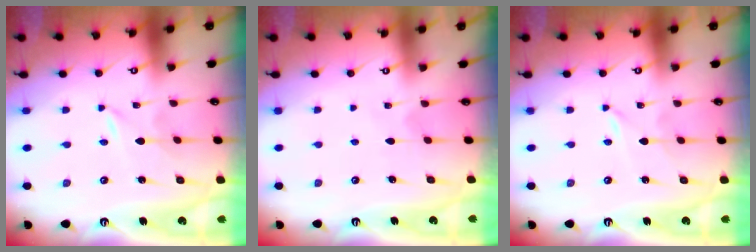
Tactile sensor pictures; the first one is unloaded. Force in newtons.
{"total": 3.2, "press": 3.2, "slide": 0.3}
{"total": 0.0}